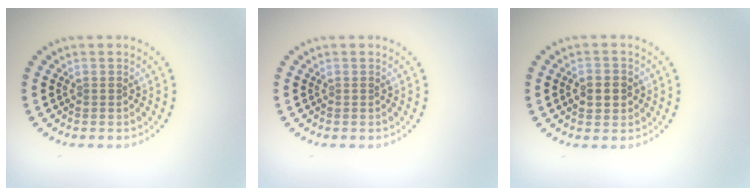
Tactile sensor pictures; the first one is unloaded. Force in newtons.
{"total": 0.0}
{"total": 2.5, "press": 2.5, "slide": 0.3}